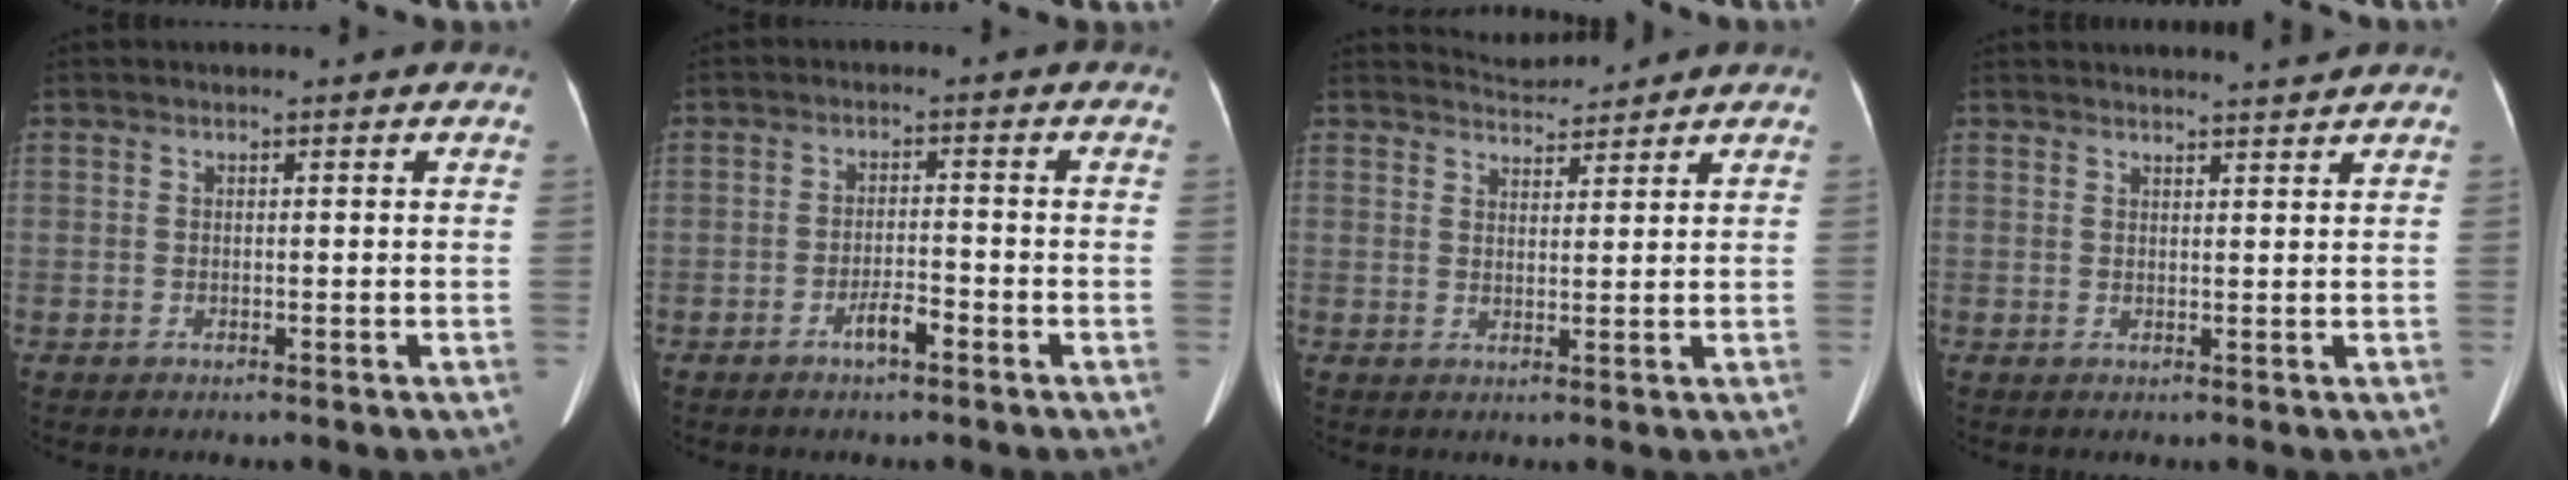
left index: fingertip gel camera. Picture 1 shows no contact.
{"total": 3.1, "force": [-2.0, 0.7, 2.2], "torque": [-0.041, 0.002, -0.036]}
{"total": 3.3, "force": [3.2, -0.1, -0.5], "torque": [-0.002, 0.007, 0.058]}
{"total": 3.8, "force": [3.7, -0.7, 0.9], "torque": [-0.012, 0.004, 0.046]}